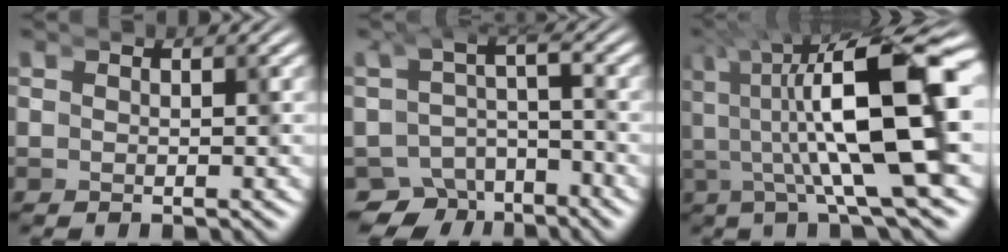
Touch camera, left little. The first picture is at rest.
{"total": 6.2, "force": [-4.7, 3.7, 1.6], "torque": [-0.018, -0.030, -0.078]}
{"total": 9.4, "force": [-1.1, 2.5, 9.1], "torque": [-0.142, -0.006, -0.019]}